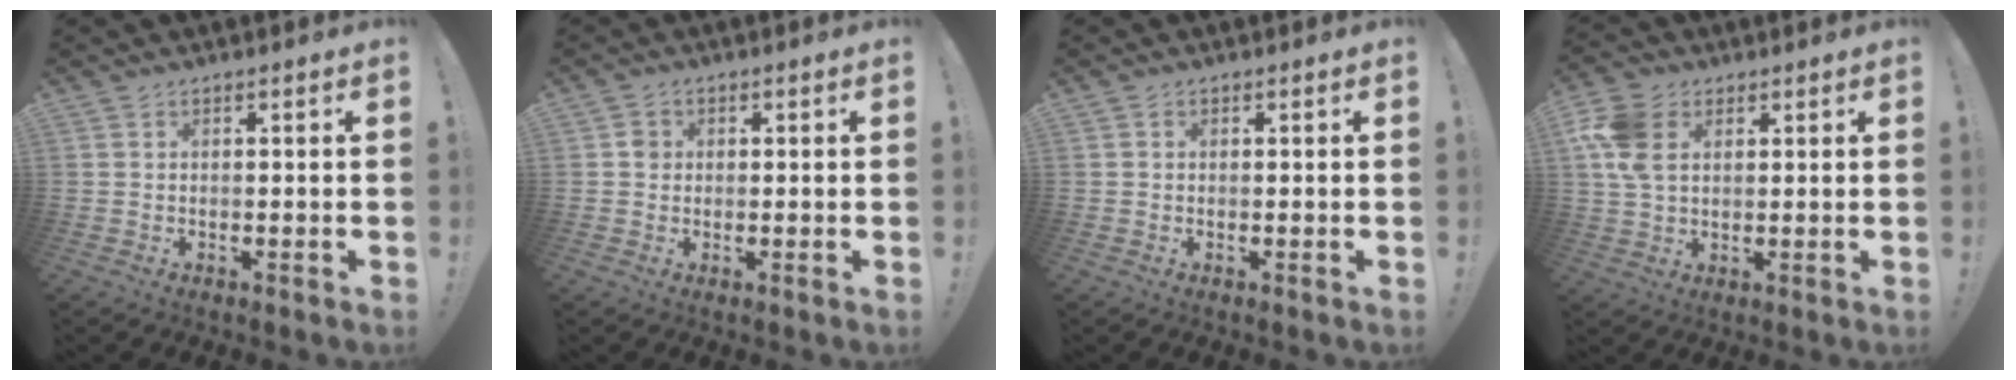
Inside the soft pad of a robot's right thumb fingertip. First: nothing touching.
{"total": 2.5, "force": [0.1, 2.3, 0.9], "torque": [-0.004, 0.002, -0.001]}
{"total": 0.0}
{"total": 11.2, "force": [3.6, 7.7, 7.4], "torque": [-0.153, 0.002, 0.071]}